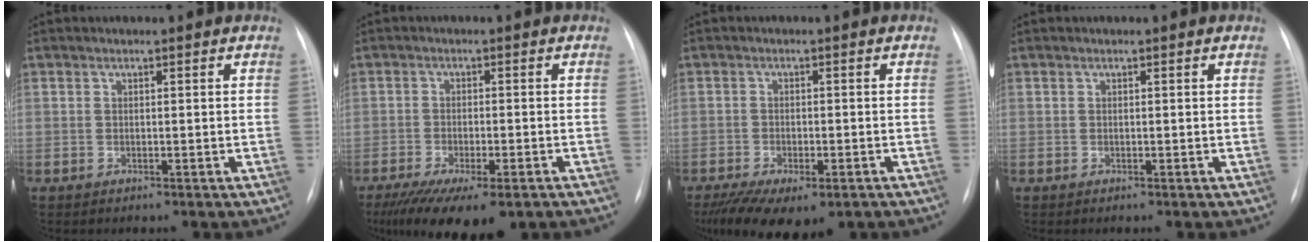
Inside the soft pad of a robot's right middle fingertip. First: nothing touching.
{"total": 13.3, "force": [-9.2, 3.9, 8.8], "torque": [-0.149, -0.026, -0.138]}
{"total": 12.0, "force": [-7.8, 5.0, 7.6], "torque": [-0.142, -0.021, -0.112]}
{"total": 0.0}